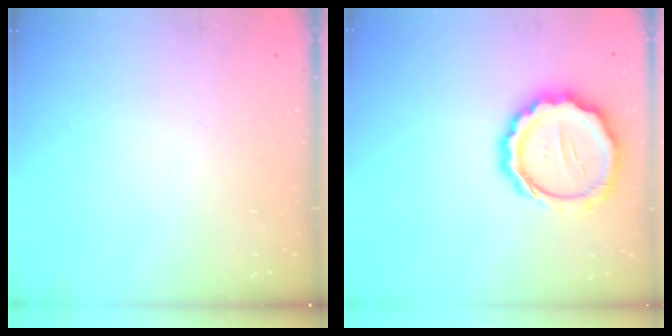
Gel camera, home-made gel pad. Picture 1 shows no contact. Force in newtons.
{"total": 15.6, "press": 15.2, "slide": 3.5}